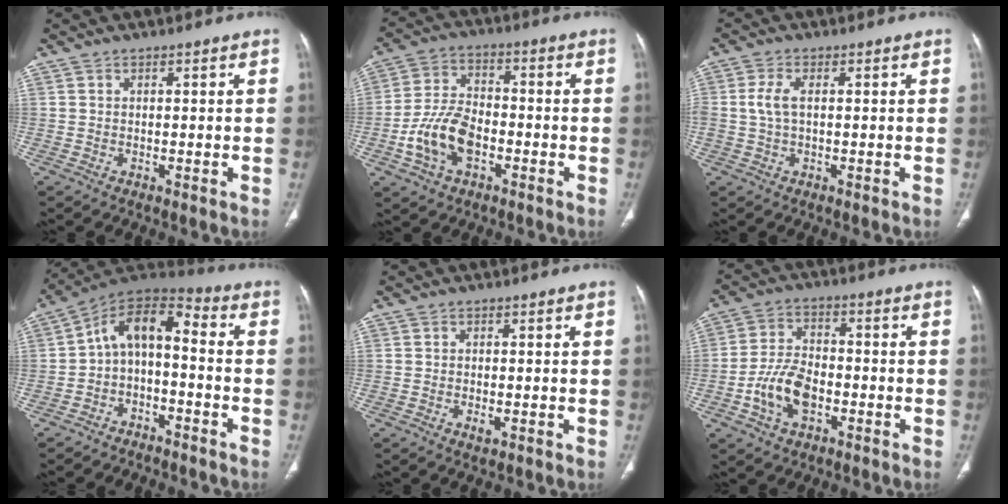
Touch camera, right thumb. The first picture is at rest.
{"total": 11.4, "force": [-3.8, 7.0, 8.2], "torque": [-0.156, 0.025, -0.071]}
{"total": 3.9, "force": [0.3, 1.9, 3.4], "torque": [-0.088, 0.005, 0.004]}
{"total": 11.0, "force": [-2.6, 6.1, 8.7], "torque": [-0.136, 0.079, -0.054]}
{"total": 1.4, "force": [-0.5, 0.6, 1.2], "torque": [-0.023, -0.003, -0.008]}
{"total": 9.6, "force": [-3.2, 5.9, 6.9], "torque": [-0.126, 0.021, -0.061]}